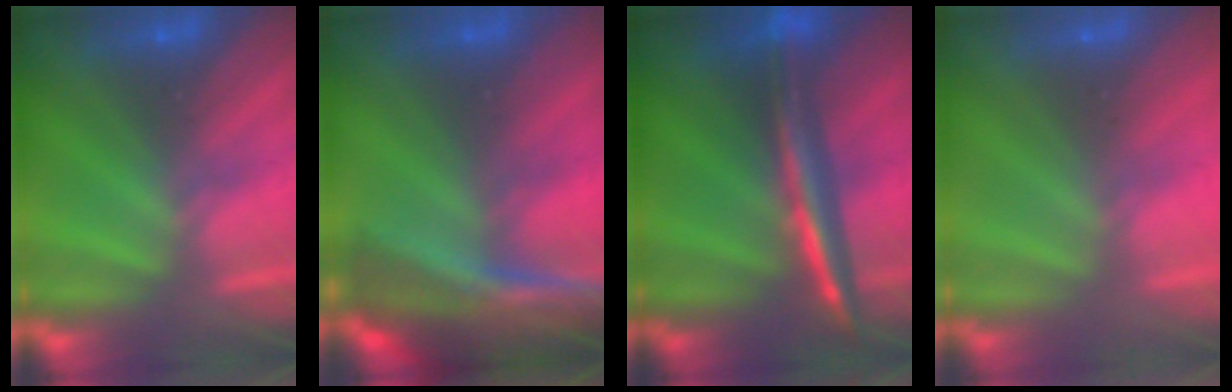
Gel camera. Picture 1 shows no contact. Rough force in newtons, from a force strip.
{"total": 9.8}
{"total": 2.9}
{"total": 2.8}